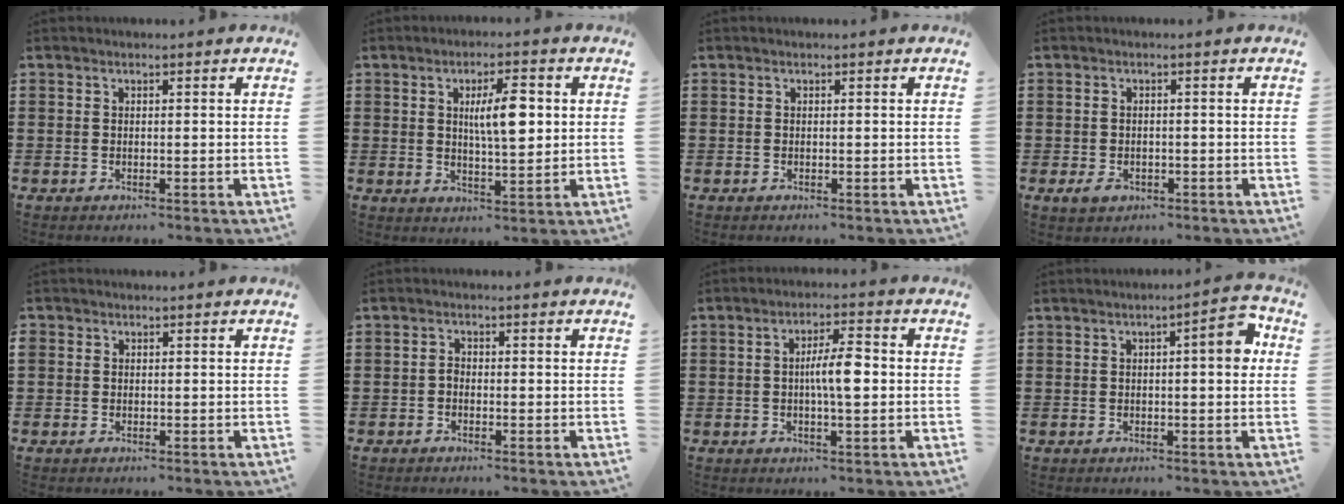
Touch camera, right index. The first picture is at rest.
{"total": 7.0, "force": [1.4, 2.1, 6.5], "torque": [-0.111, 0.001, 0.018]}
{"total": 0.0}
{"total": 1.9, "force": [-0.8, 1.3, 1.2], "torque": [-0.032, -0.001, -0.020]}
{"total": 0.8, "force": [0.0, 0.8, 0.1], "torque": [-0.003, 0.006, 0.000]}
{"total": 1.1, "force": [-0.6, 0.6, 0.7], "torque": [-0.015, -0.001, -0.011]}
{"total": 5.8, "force": [-0.1, 1.3, 5.7], "torque": [-0.100, 0.005, -0.006]}
{"total": 4.8, "force": [0.8, 1.0, 4.6], "torque": [-0.063, -0.003, 0.005]}